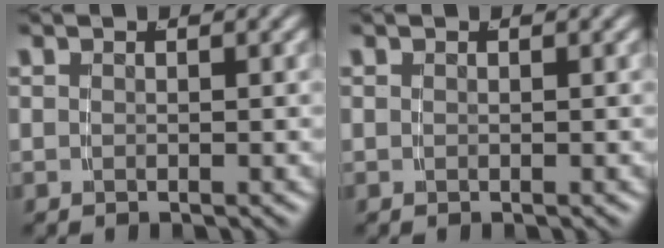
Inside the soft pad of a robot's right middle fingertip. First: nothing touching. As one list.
[{"total": 0.0}]